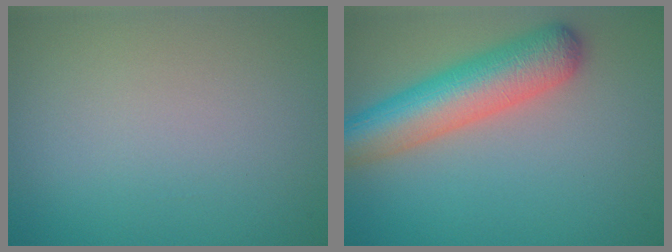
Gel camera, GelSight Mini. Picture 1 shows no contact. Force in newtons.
{"total": 6.6, "press": 6.6, "slide": 0.3}